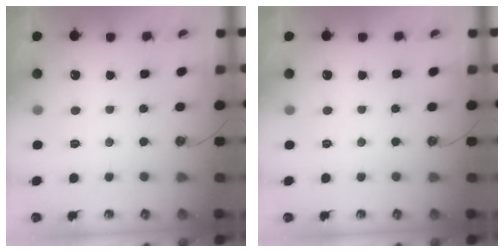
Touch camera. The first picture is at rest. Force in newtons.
{"total": 0.0}